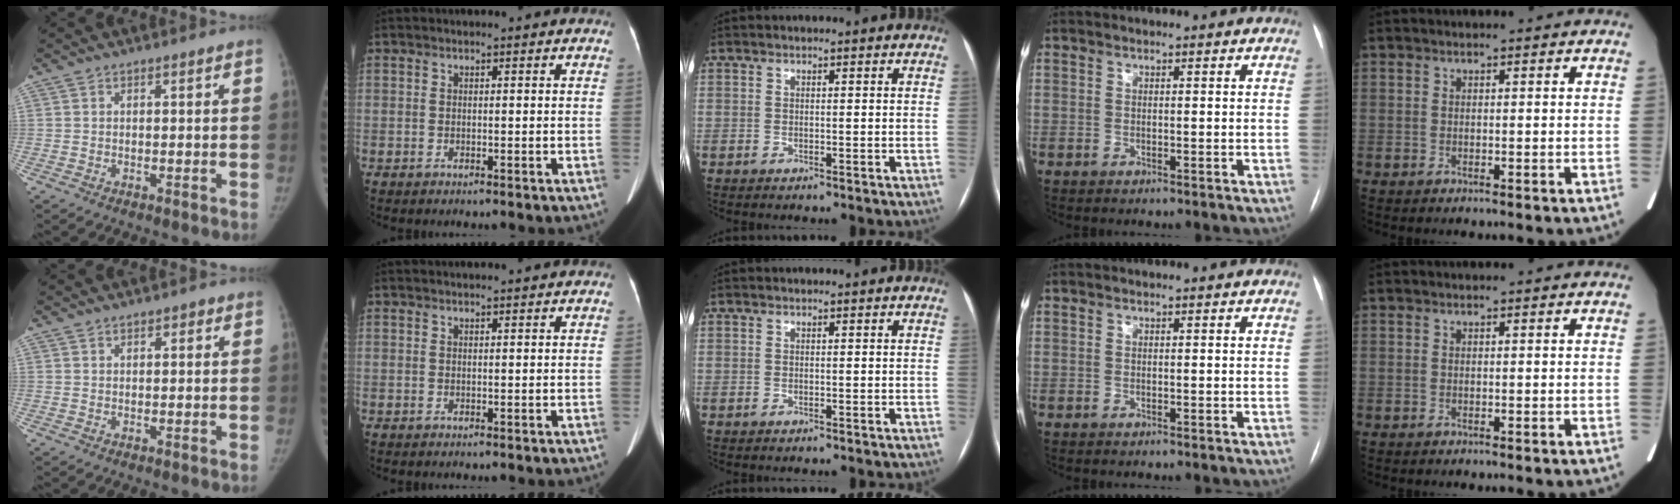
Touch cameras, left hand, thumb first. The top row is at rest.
{"thumb": {"total": 1.2, "force": [0.7, 0.7, 0.6], "torque": [0.002, -0.001, 0.006]}, "index": {"total": 2.0, "force": [1.8, 0.2, 0.8], "torque": [-0.007, 0.022, 0.025]}}